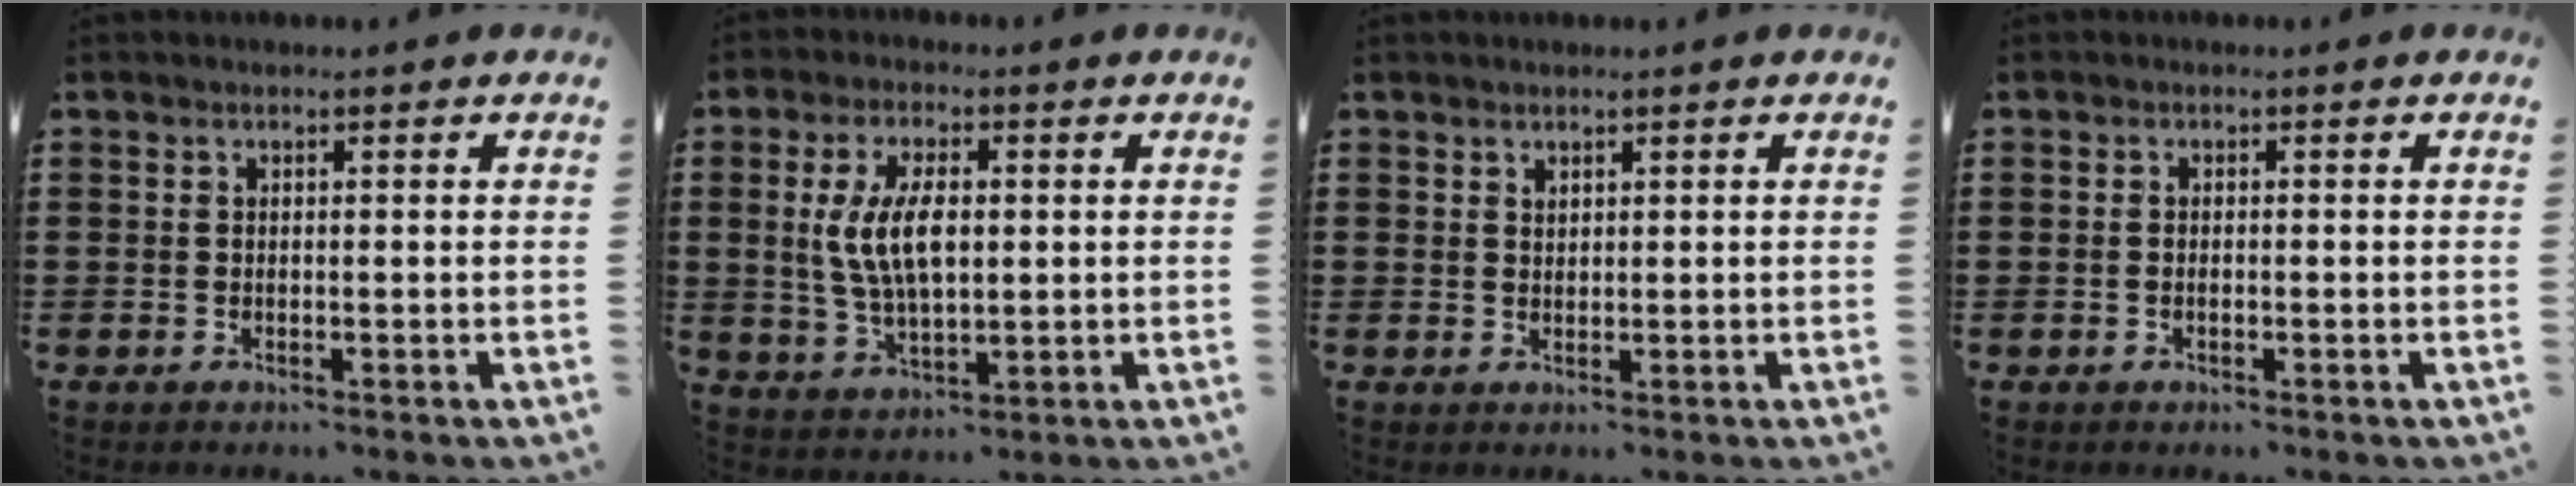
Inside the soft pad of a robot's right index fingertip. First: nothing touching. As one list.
[{"total": 8.0, "force": [0.7, 3.6, 7.2], "torque": [-0.152, 0.007, 0.008]}, {"total": 0.9, "force": [0.8, 0.4, 0.0], "torque": [-0.002, 0.001, 0.016]}, {"total": 0.7, "force": [-0.3, 0.2, 0.6], "torque": [-0.013, -0.005, -0.004]}]